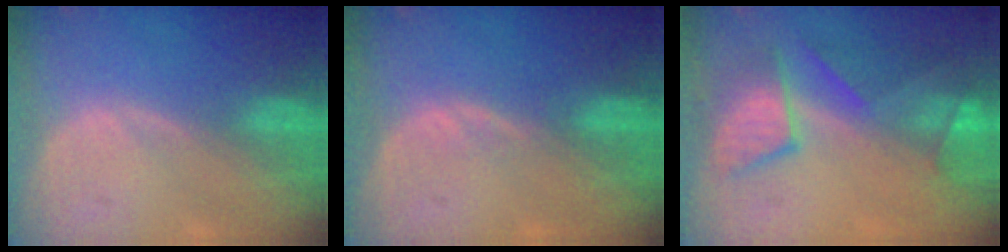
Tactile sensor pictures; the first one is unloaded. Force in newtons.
{"total": 1.1, "press": 1.0, "slide": 0.2}
{"total": 9.4, "press": 8.4, "slide": 4.2}